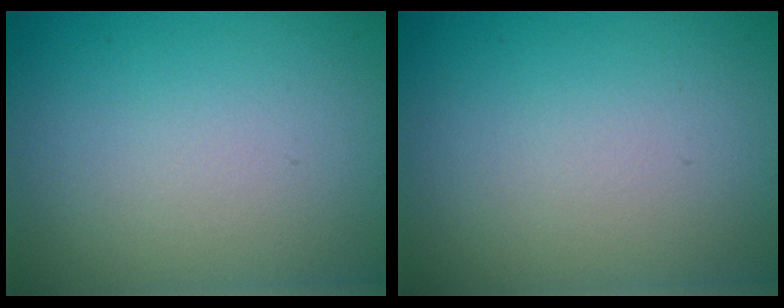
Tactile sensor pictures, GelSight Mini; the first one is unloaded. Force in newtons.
{"total": 0.0}